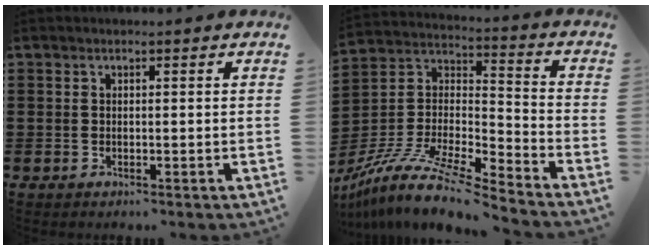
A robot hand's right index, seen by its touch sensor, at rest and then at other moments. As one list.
[{"total": 12.3, "force": [-10.3, 1.8, 6.4], "torque": [-0.131, 0.015, -0.203]}]